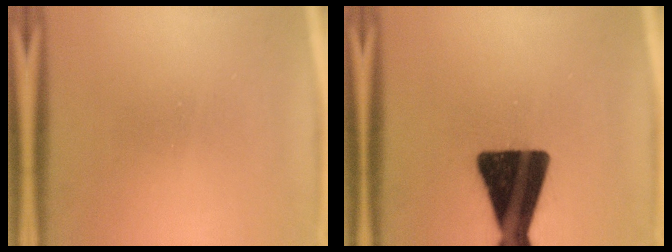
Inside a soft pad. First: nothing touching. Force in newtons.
{"total": 18.9}